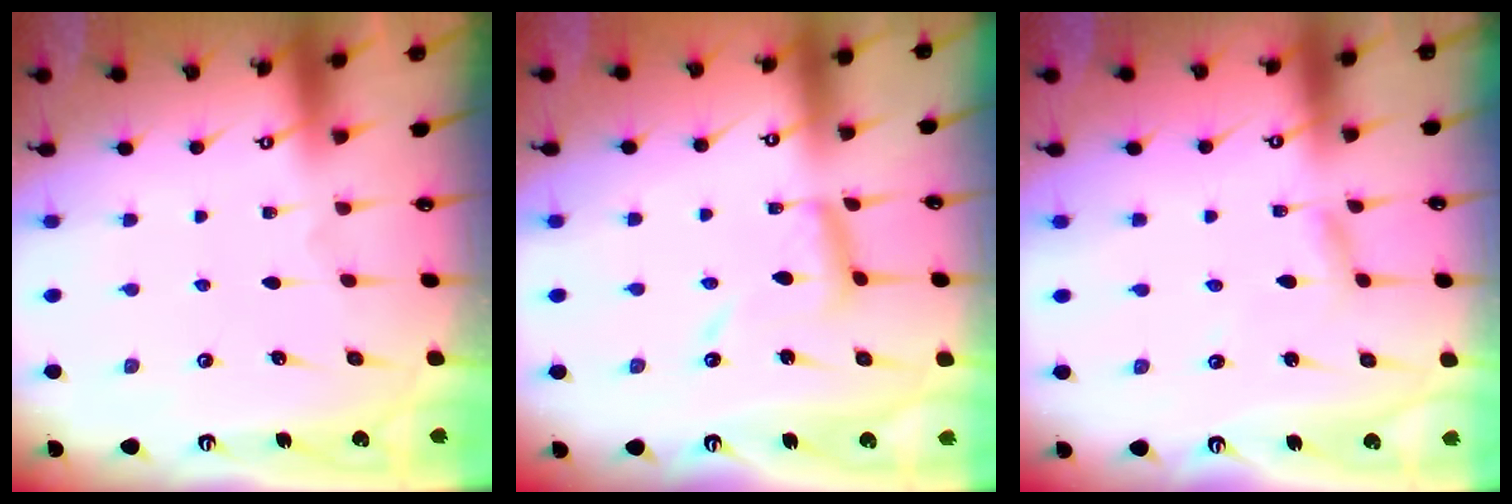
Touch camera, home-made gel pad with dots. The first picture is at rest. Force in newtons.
{"total": 10.4, "press": 10.4, "slide": 0.9}
{"total": 2.8, "press": 2.8, "slide": 0.1}